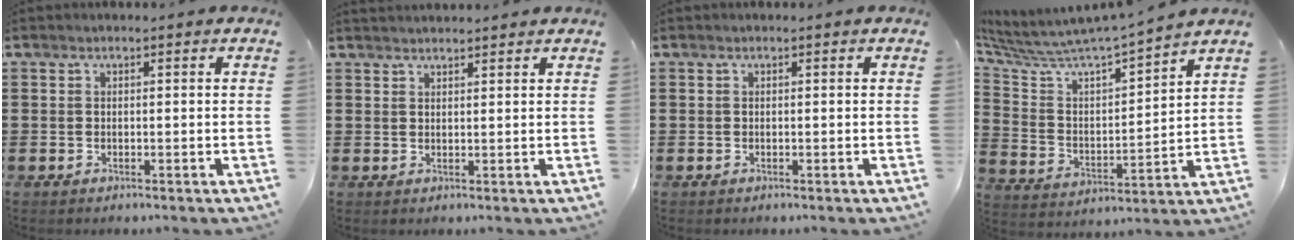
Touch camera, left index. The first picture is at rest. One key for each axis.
{"total": 1.7, "fx": 1.7, "fy": 0.0, "fz": 0.0, "tx": -0.005, "ty": 0.002, "tz": 0.034}
{"total": 0.0}
{"total": 5.9, "fx": 5.6, "fy": 0.3, "fz": 1.7, "tx": -0.067, "ty": -0.055, "tz": 0.088}